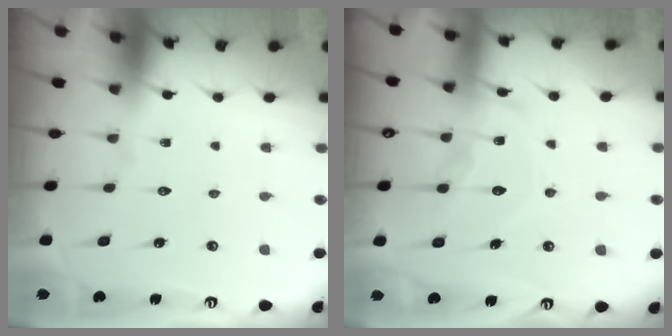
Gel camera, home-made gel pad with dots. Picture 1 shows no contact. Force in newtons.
{"total": 12.3, "press": 12.3, "slide": 1.2}